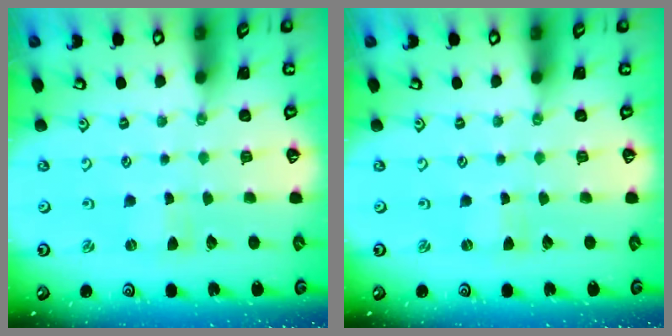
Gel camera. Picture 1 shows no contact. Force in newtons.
{"total": 0.0}